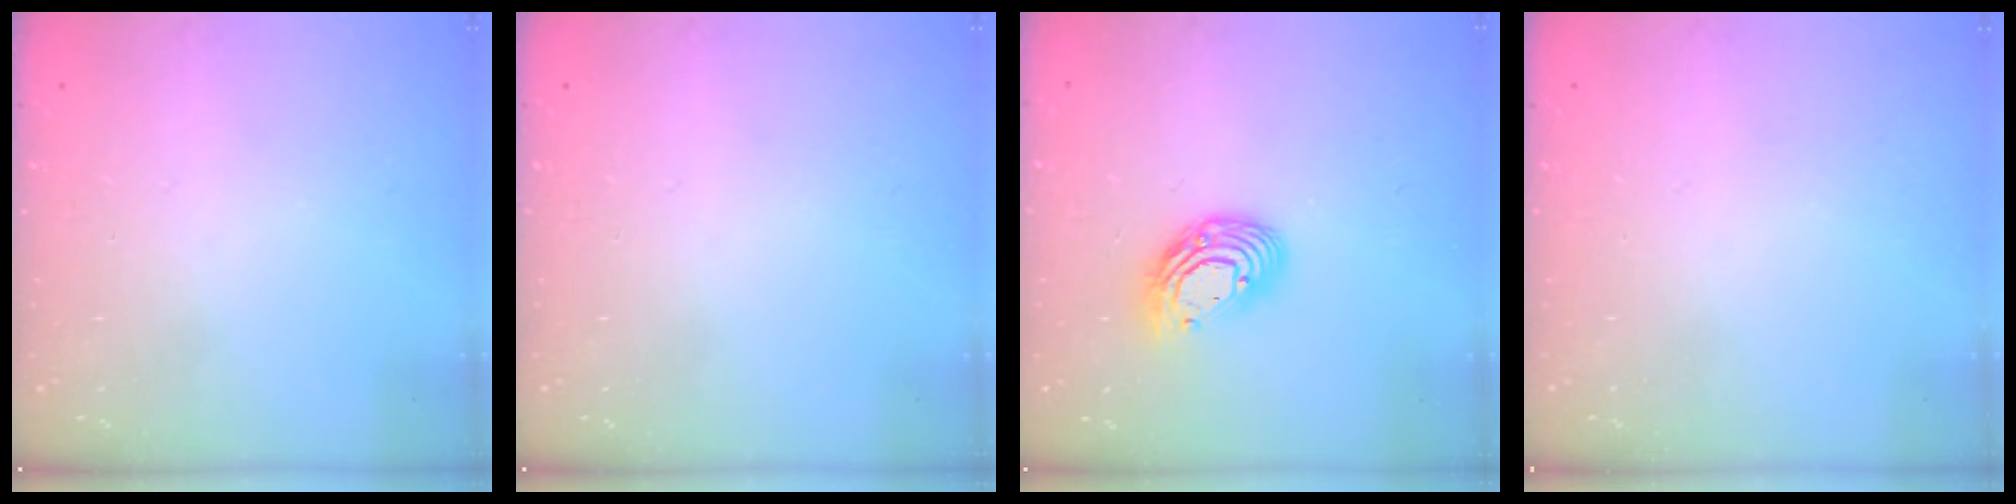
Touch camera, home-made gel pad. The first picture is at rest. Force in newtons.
{"total": 0.0}
{"total": 11.6, "press": 11.5, "slide": 1.2}
{"total": 0.0}